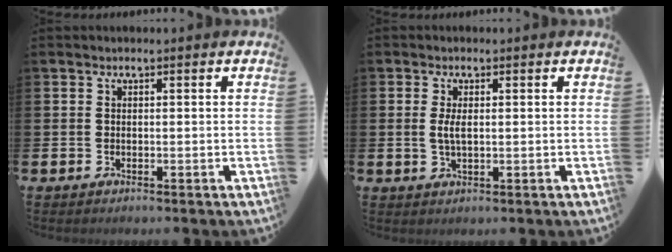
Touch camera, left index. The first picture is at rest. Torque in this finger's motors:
{"motor_torque": [0.96, -0.06, 0.14, 0.15]}